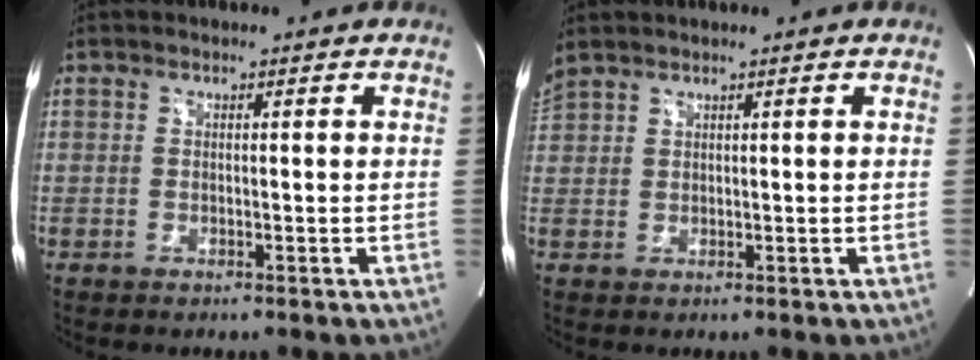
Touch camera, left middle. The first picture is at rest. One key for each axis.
{"total": 2.5, "fx": 2.3, "fy": 0.2, "fz": 1.0, "tx": -0.041, "ty": 0.025, "tz": 0.059}